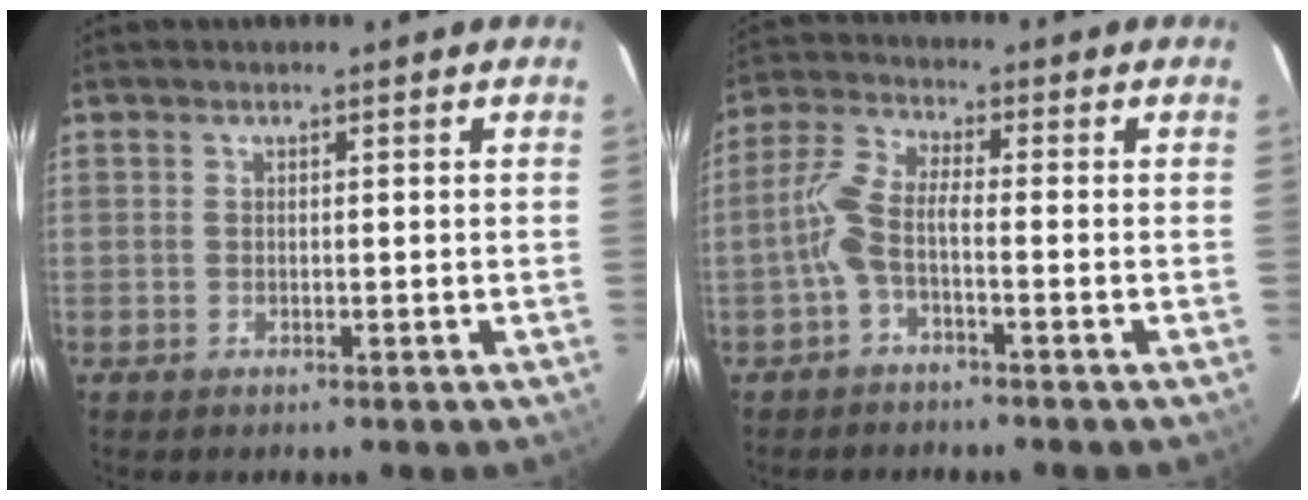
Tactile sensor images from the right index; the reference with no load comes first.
{"total": 5.2, "force": [-2.1, 1.1, 4.7], "torque": [-0.111, 0.014, -0.044]}